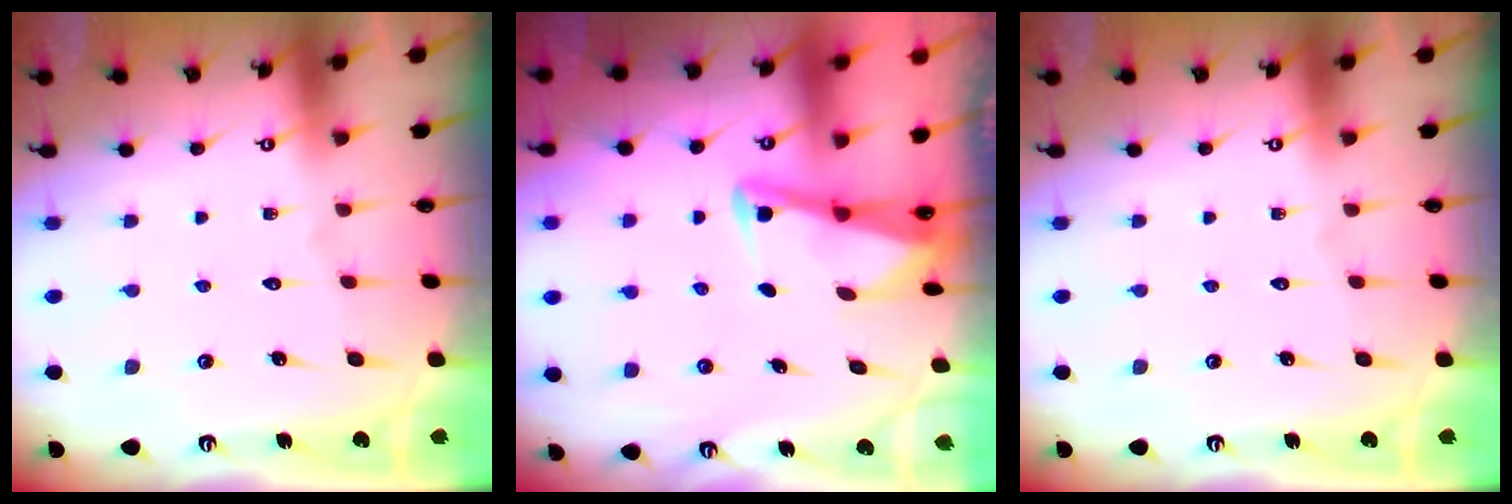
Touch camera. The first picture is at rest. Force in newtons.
{"total": 3.0, "press": 3.0, "slide": 0.4}
{"total": 0.0}